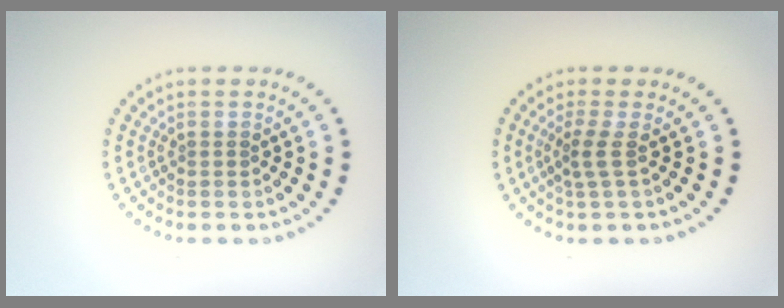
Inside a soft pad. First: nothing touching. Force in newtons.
{"total": 1.9, "press": 1.3, "slide": 1.4}